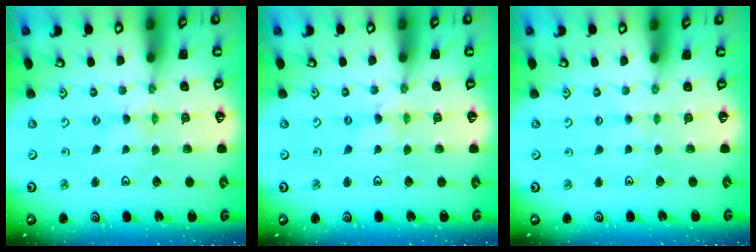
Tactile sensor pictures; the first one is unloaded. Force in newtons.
{"total": 1.3, "press": 1.2, "slide": 0.2}
{"total": 2.0, "press": 2.0, "slide": 0.3}